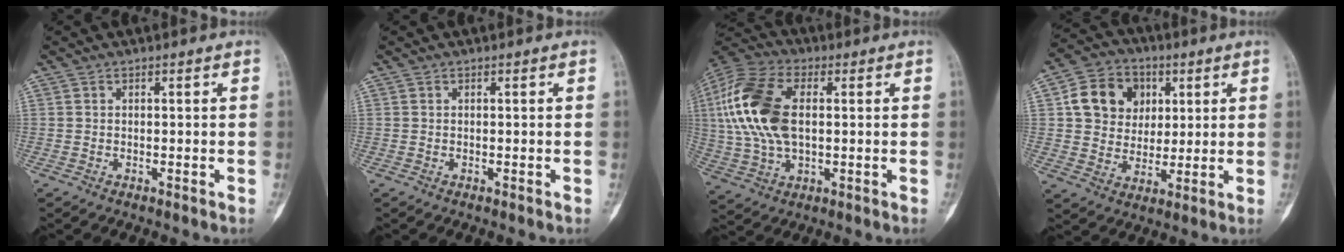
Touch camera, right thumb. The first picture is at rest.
{"total": 0.0}
{"total": 18.3, "force": [2.3, 10.4, 14.9], "torque": [-0.327, 0.010, 0.040]}
{"total": 12.5, "force": [3.5, 10.6, 5.7], "torque": [-0.063, -0.004, 0.058]}